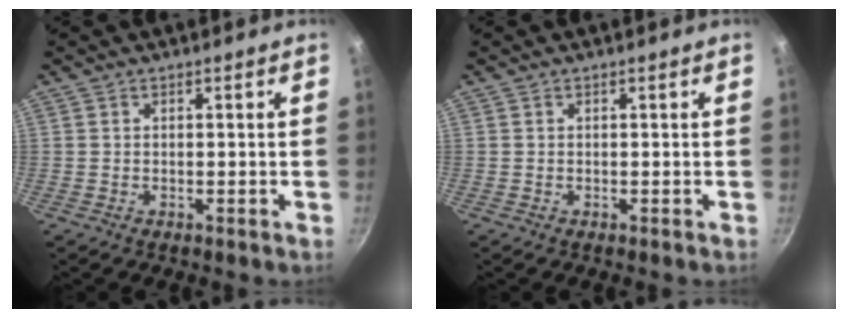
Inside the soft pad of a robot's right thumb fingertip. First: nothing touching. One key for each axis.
{"total": 0.0}